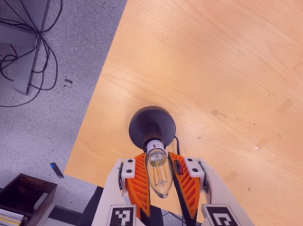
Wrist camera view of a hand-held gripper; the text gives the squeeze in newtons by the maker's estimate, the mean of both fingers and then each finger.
{"total": 12.4, "left": 11.9, "right": 13.0}